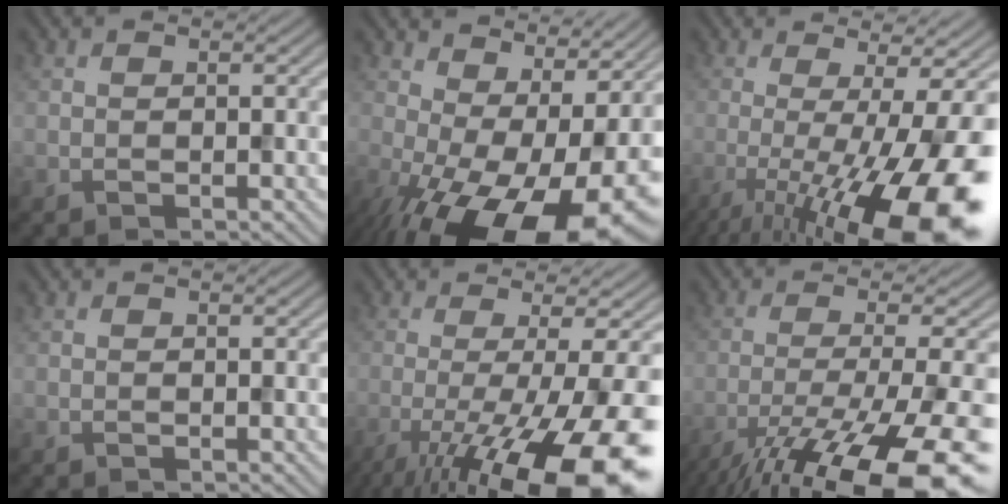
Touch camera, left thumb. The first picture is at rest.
{"total": 19.2, "force": [-3.9, 8.9, 16.6], "torque": [-0.249, -0.027, -0.029]}
{"total": 17.6, "force": [-5.9, 4.3, 16.0], "torque": [-0.217, -0.010, -0.094]}
{"total": 0.0}
{"total": 17.4, "force": [-7.2, 3.9, 15.4], "torque": [-0.204, -0.010, -0.113]}
{"total": 17.5, "force": [-11.1, 3.6, 13.1], "torque": [-0.215, -0.029, -0.176]}